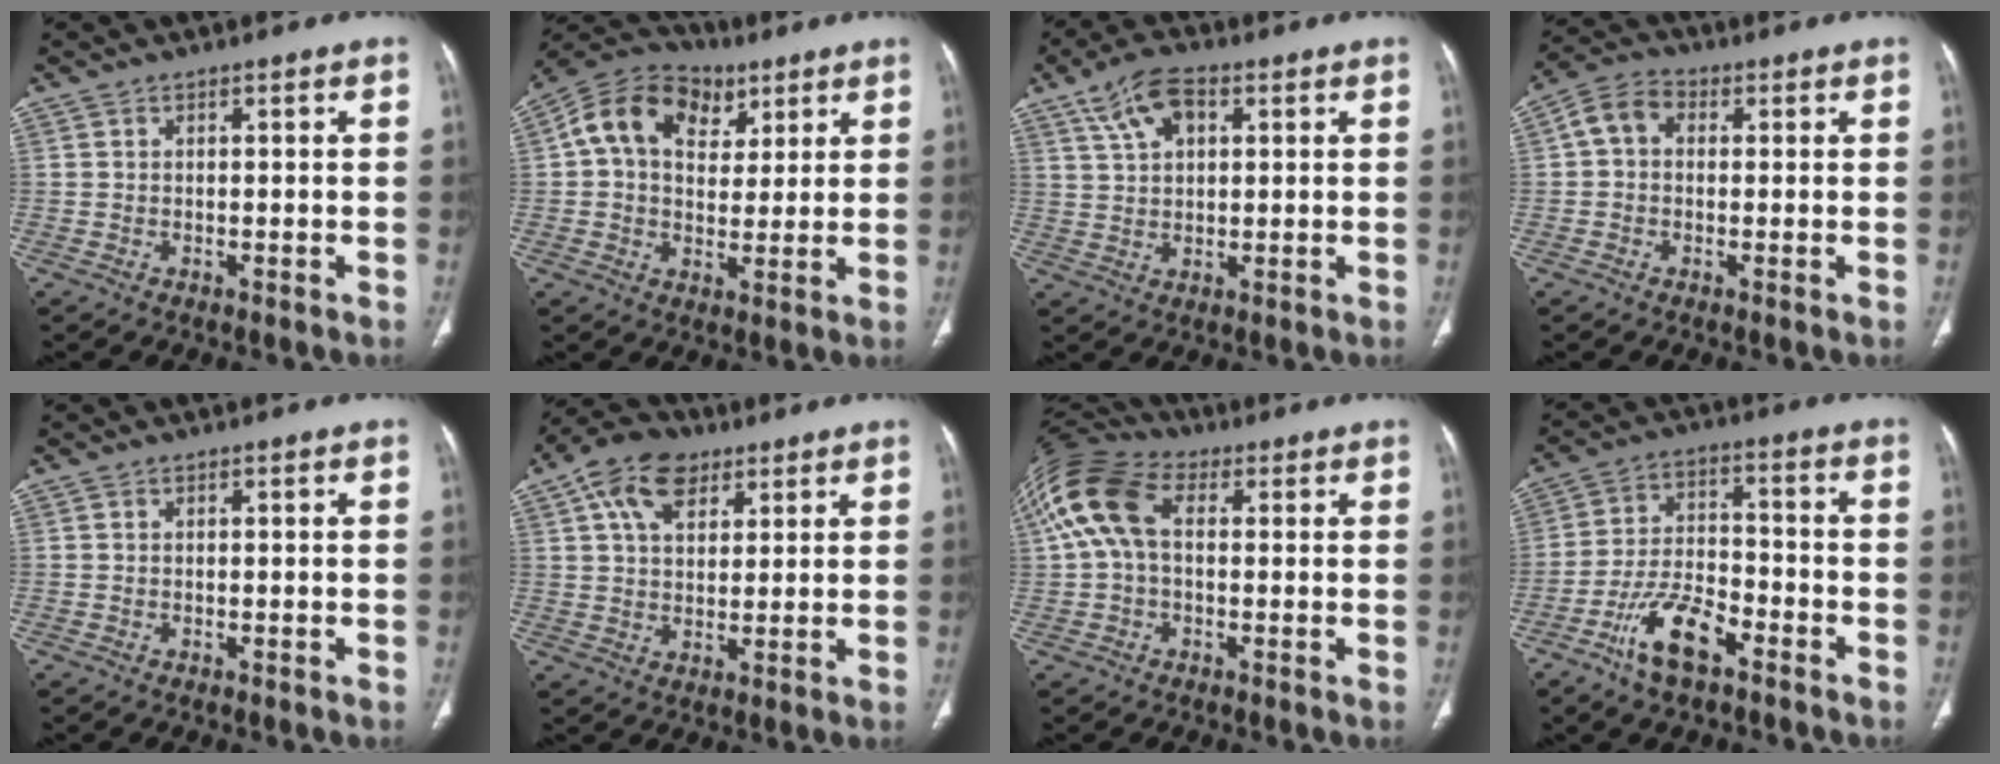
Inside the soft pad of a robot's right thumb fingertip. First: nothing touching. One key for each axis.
{"total": 14.8, "fx": 5.3, "fy": 10.5, "fz": 8.9, "tx": -0.131, "ty": 0.010, "tz": 0.083}
{"total": 8.2, "fx": 3.7, "fy": 4.5, "fz": 5.8, "tx": -0.097, "ty": 0.004, "tz": 0.067}
{"total": 5.7, "fx": 0.6, "fy": 4.4, "fz": 3.6, "tx": -0.060, "ty": 0.019, "tz": 0.002}
{"total": 0.0}
{"total": 10.9, "fx": 5.3, "fy": 6.6, "fz": 6.8, "tx": -0.104, "ty": -0.003, "tz": 0.088}
{"total": 12.7, "fx": 2.1, "fy": 8.0, "fz": 9.7, "tx": -0.209, "ty": 0.041, "tz": 0.031}
{"total": 10.9, "fx": -6.4, "fy": 4.7, "fz": 7.5, "tx": -0.142, "ty": 0.034, "tz": -0.118}